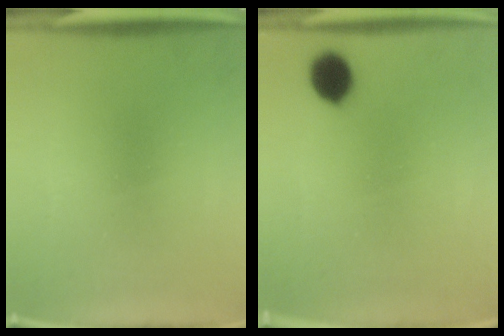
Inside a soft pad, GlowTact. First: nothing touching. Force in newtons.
{"total": 6.7}